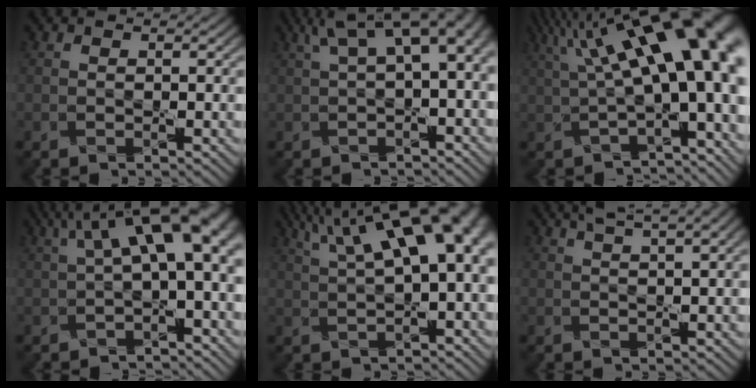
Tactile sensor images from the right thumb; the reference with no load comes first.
{"total": 8.2, "force": [2.2, 2.9, 7.3], "torque": [-0.120, 0.022, 0.040]}
{"total": 18.4, "force": [4.0, 6.3, 16.8], "torque": [-0.233, 0.027, 0.077]}
{"total": 10.9, "force": [2.5, 4.1, 9.8], "torque": [-0.148, 0.015, 0.041]}
{"total": 14.6, "force": [5.3, 5.5, 12.4], "torque": [-0.181, 0.032, 0.076]}
{"total": 5.2, "force": [3.1, 1.0, 4.0], "torque": [-0.060, 0.020, 0.030]}